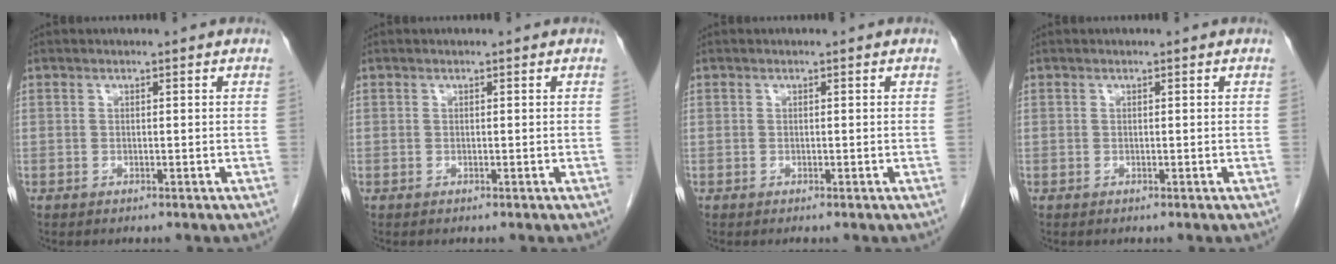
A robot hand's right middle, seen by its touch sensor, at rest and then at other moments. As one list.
[{"total": 0.0}, {"total": 0.0}, {"total": 0.0}]